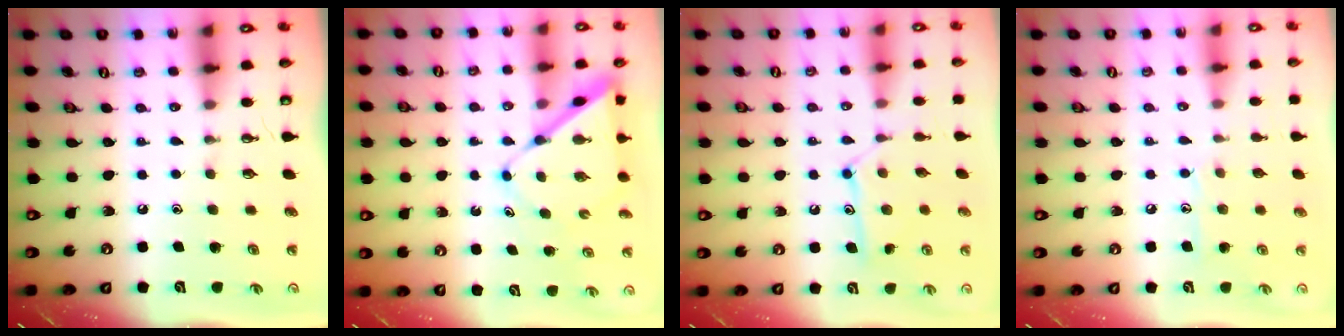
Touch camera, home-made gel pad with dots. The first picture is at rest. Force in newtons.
{"total": 8.2, "press": 8.2, "slide": 0.8}
{"total": 11.3, "press": 11.3, "slide": 0.1}
{"total": 7.3, "press": 7.3, "slide": 0.7}